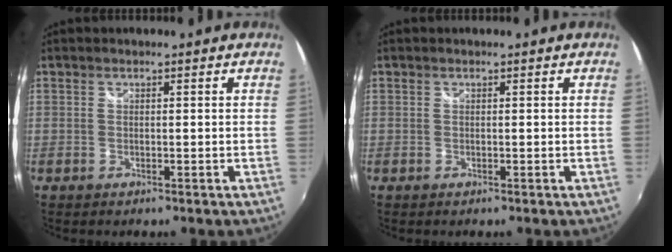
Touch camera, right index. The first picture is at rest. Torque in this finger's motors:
{"motor_torque": [0.00, 0.00, 0.00, 0.00]}